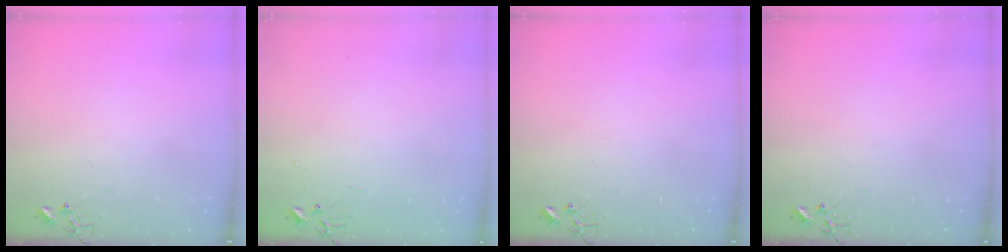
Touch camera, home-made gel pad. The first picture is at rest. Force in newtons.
{"total": 2.2, "press": 2.2, "slide": 0.3}
{"total": 0.0}
{"total": 0.0}